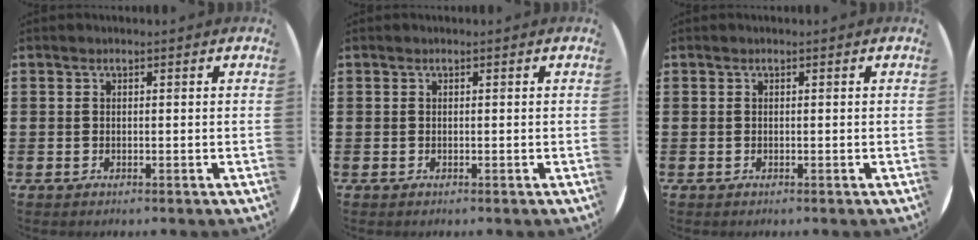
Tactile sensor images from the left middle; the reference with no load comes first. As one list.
[{"total": 0.0}, {"total": 0.0}]